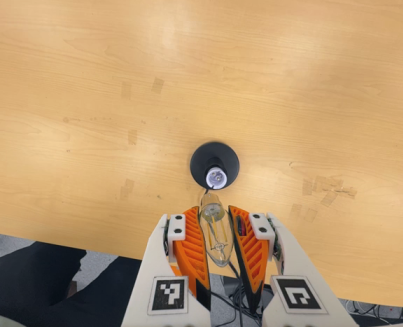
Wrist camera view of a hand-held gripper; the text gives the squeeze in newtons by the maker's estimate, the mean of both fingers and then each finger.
{"total": 21.9, "left": 24.3, "right": 19.5}